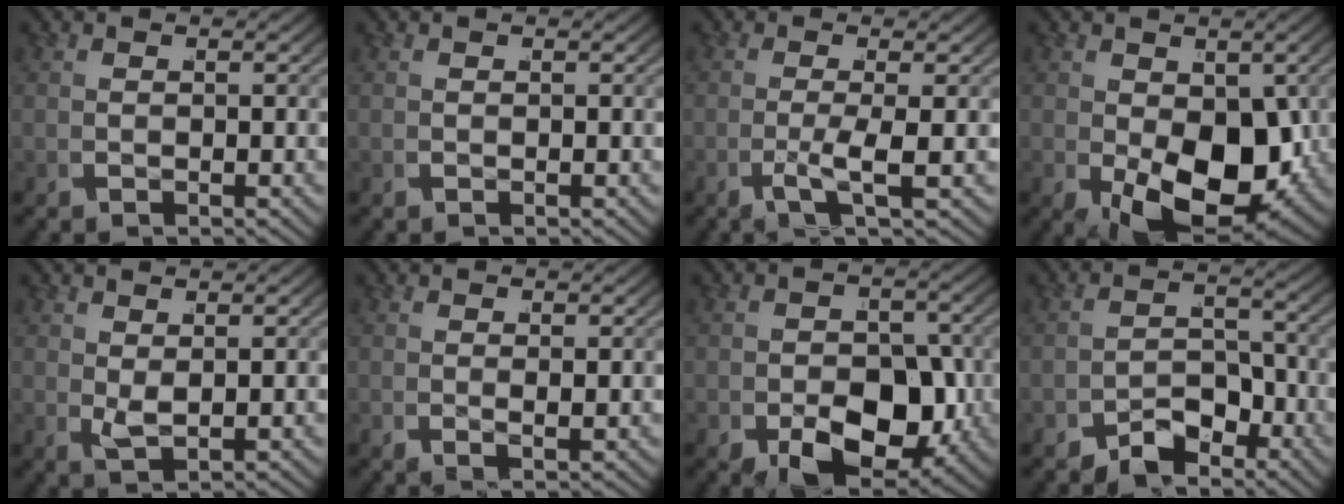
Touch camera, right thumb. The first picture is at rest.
{"total": 0.0}
{"total": 2.4, "force": [-0.5, 0.1, 2.4], "torque": [-0.063, 0.004, -0.019]}
{"total": 9.8, "force": [-1.9, 5.9, 7.6], "torque": [-0.136, -0.046, -0.008]}
{"total": 1.5, "force": [1.0, 0.3, 1.0], "torque": [-0.018, -0.004, 0.023]}
{"total": 0.7, "force": [0.5, -0.3, 0.3], "torque": [-0.007, 0.000, 0.009]}
{"total": 8.3, "force": [-2.3, 5.5, 5.8], "torque": [-0.109, -0.042, -0.023]}
{"total": 3.7, "force": [-3.1, 1.6, 1.0], "torque": [-0.006, -0.004, -0.057]}